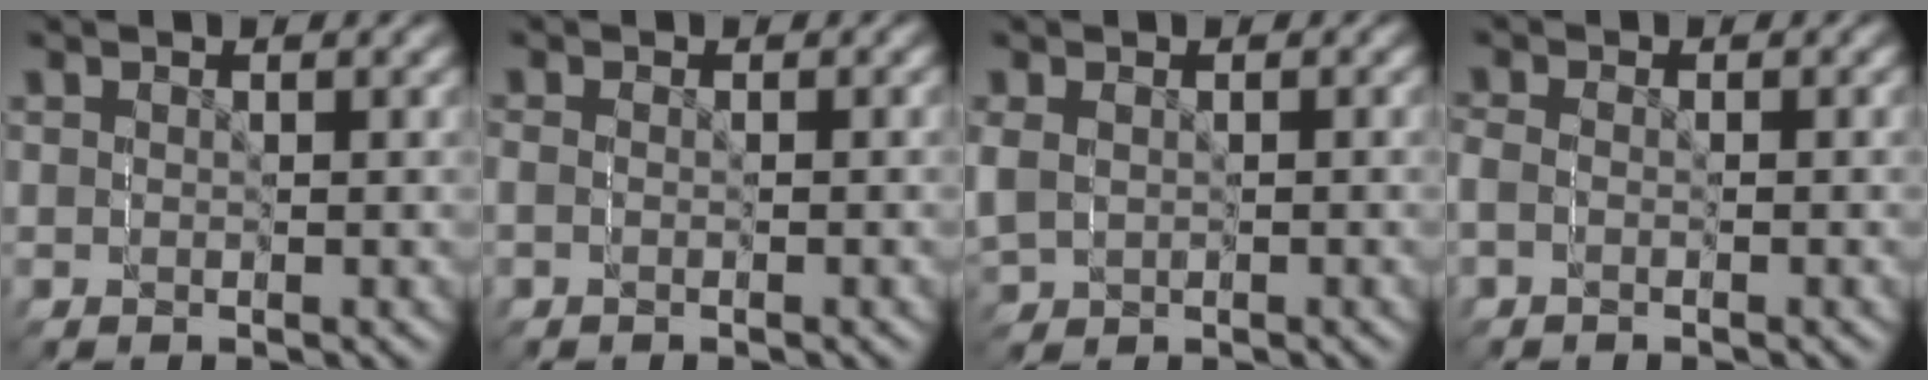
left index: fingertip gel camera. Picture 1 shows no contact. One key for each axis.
{"total": 0.7, "fx": -0.7, "fy": -0.2, "fz": -0.1, "tx": -0.005, "ty": -0.006, "tz": -0.011}
{"total": 1.7, "fx": -0.5, "fy": 1.6, "fz": -0.3, "tx": -0.015, "ty": -0.015, "tz": 0.001}
{"total": 1.4, "fx": -1.1, "fy": -0.6, "fz": -0.5, "tx": 0.001, "ty": -0.009, "tz": -0.018}